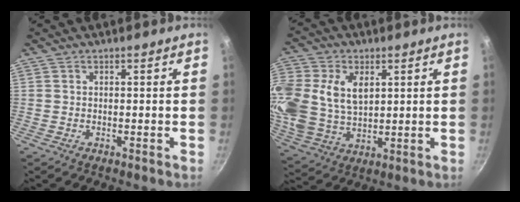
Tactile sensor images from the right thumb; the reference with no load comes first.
{"total": 18.6, "force": [4.5, 13.1, 12.4], "torque": [-0.281, -0.006, 0.091]}